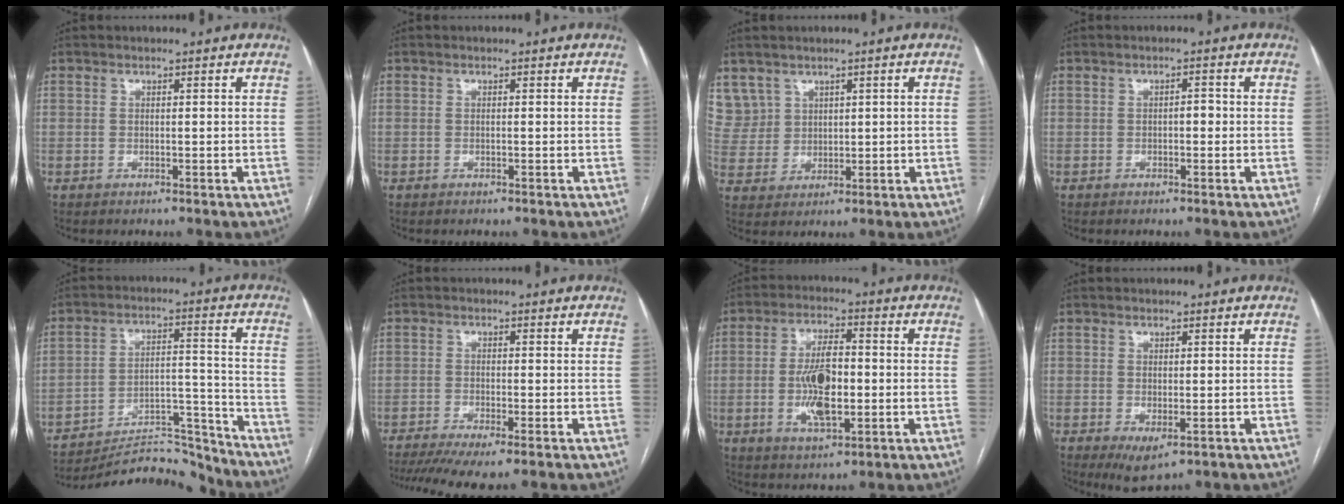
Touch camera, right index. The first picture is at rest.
{"total": 0.0}
{"total": 6.8, "force": [4.0, 5.5, 0.2], "torque": [-0.015, 0.019, 0.100]}
{"total": 1.4, "force": [-0.2, 0.7, 1.3], "torque": [-0.013, 0.005, -0.006]}
{"total": 17.0, "force": [-16.8, 1.4, 2.6], "torque": [-0.054, 0.031, -0.255]}
{"total": 8.1, "force": [-5.9, 0.7, 5.5], "torque": [-0.086, -0.011, -0.096]}
{"total": 9.8, "force": [-1.2, 3.3, 9.2], "torque": [-0.183, 0.001, -0.016]}
{"total": 3.9, "force": [-1.5, 1.5, 3.2], "torque": [-0.049, -0.010, -0.012]}